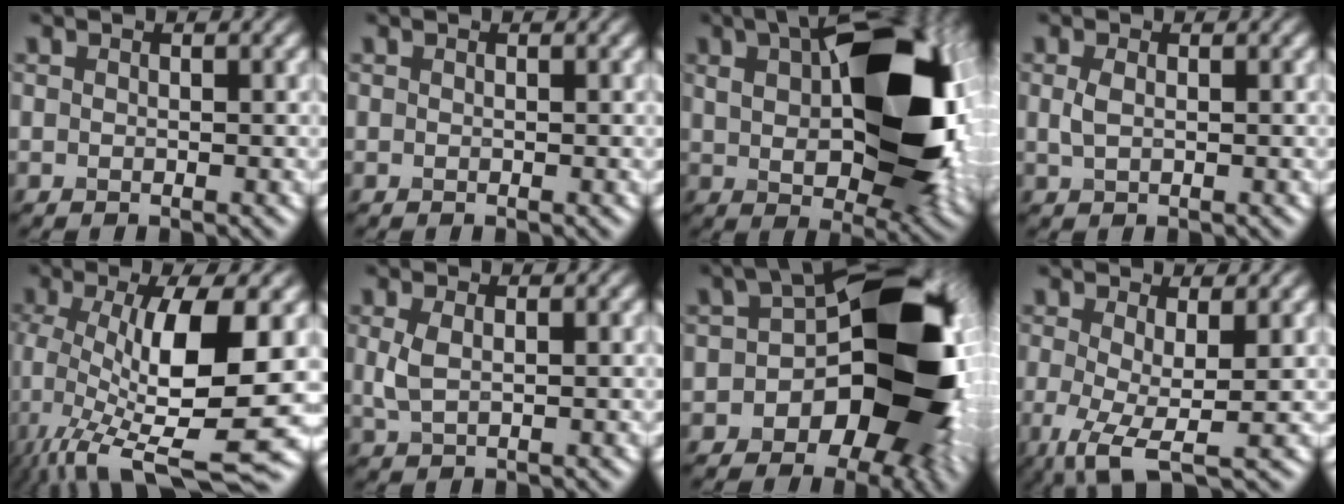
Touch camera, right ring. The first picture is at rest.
{"total": 0.0}
{"total": 16.0, "force": [2.5, 7.9, 13.6], "torque": [-0.207, 0.004, 0.048]}
{"total": 1.3, "force": [0.1, 0.7, 1.1], "torque": [-0.031, 0.000, 0.005]}
{"total": 13.0, "force": [-2.0, 3.7, 12.3], "torque": [-0.218, -0.014, -0.035]}
{"total": 1.9, "force": [0.3, 0.9, 1.7], "torque": [-0.047, -0.001, 0.011]}
{"total": 15.4, "force": [-3.2, 9.1, 12.1], "torque": [-0.121, 0.009, -0.064]}
{"total": 4.6, "force": [-0.8, 1.1, 4.4], "torque": [-0.092, -0.015, -0.014]}